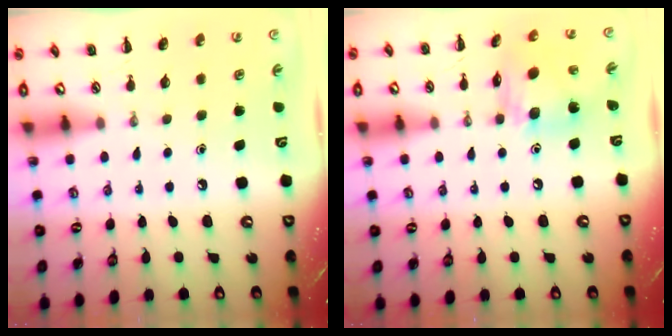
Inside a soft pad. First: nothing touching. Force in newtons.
{"total": 12.2, "press": 12.2, "slide": 0.9}